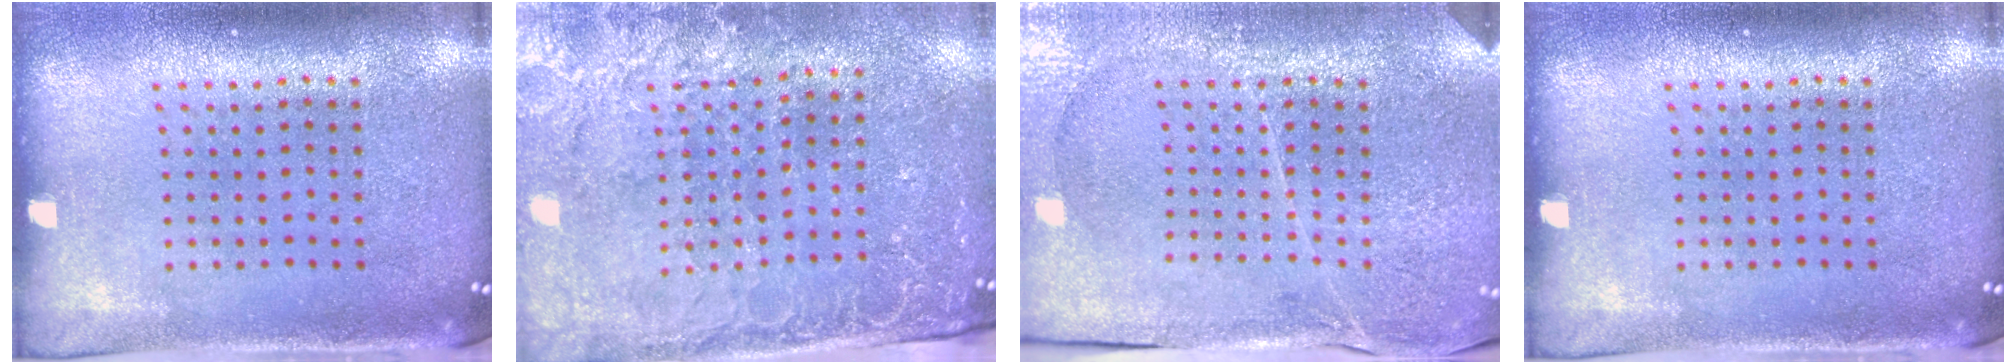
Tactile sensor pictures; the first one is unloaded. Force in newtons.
{"total": 3.1, "press": 2.9, "slide": 1.0}
{"total": 3.7, "press": 3.5, "slide": 1.0}
{"total": 0.0}